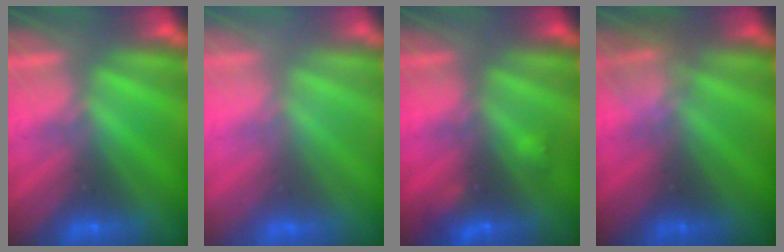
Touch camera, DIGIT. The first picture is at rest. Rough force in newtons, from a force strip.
{"total": 2.8}
{"total": 2.3}
{"total": 2.4}